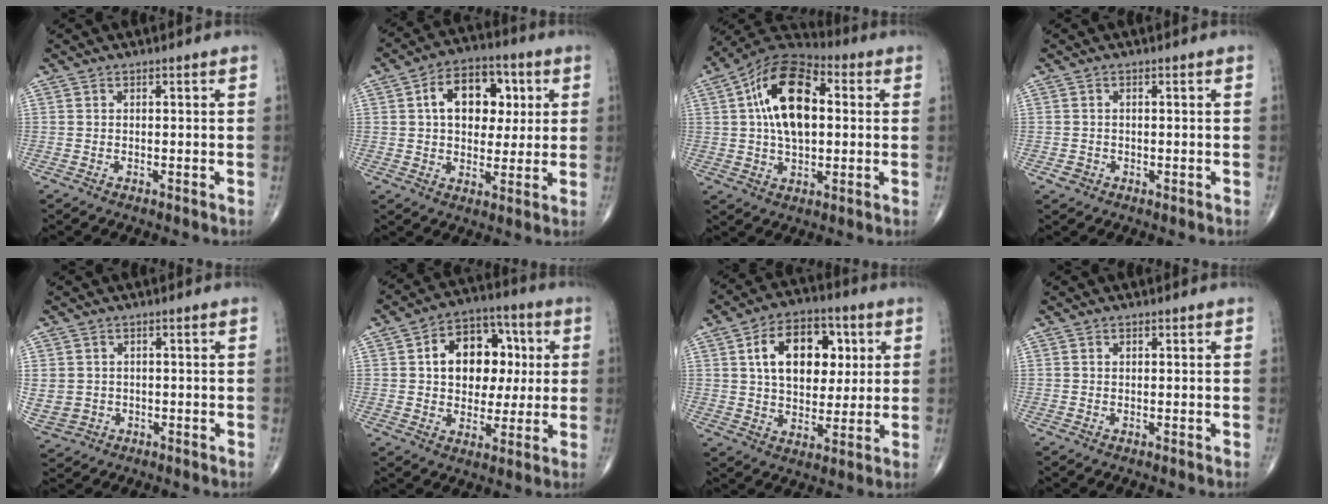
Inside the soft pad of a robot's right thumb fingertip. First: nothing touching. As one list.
[{"total": 13.4, "force": [3.1, 8.9, 9.5], "torque": [-0.102, 0.010, 0.043]}, {"total": 16.9, "force": [2.9, 9.2, 13.9], "torque": [-0.229, 0.024, 0.043]}, {"total": 1.4, "force": [-0.5, 1.3, 0.3], "torque": [0.004, 0.007, -0.005]}, {"total": 8.2, "force": [-0.6, 7.6, 3.2], "torque": [-0.094, 0.010, 0.012]}, {"total": 15.2, "force": [2.6, 10.9, 10.4], "torque": [-0.106, 0.017, 0.038]}, {"total": 16.1, "force": [4.3, 10.4, 11.6], "torque": [-0.143, 0.003, 0.070]}, {"total": 0.7, "force": [0.3, 0.5, 0.4], "torque": [-0.007, -0.002, 0.006]}]